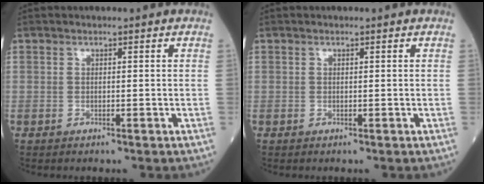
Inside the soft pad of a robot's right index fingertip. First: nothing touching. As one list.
[{"total": 0.0}]